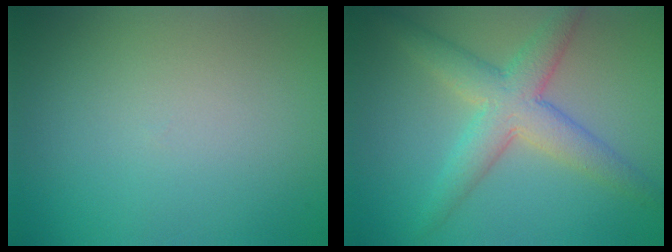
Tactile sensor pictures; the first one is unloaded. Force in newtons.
{"total": 5.3, "press": 5.3, "slide": 0.1}